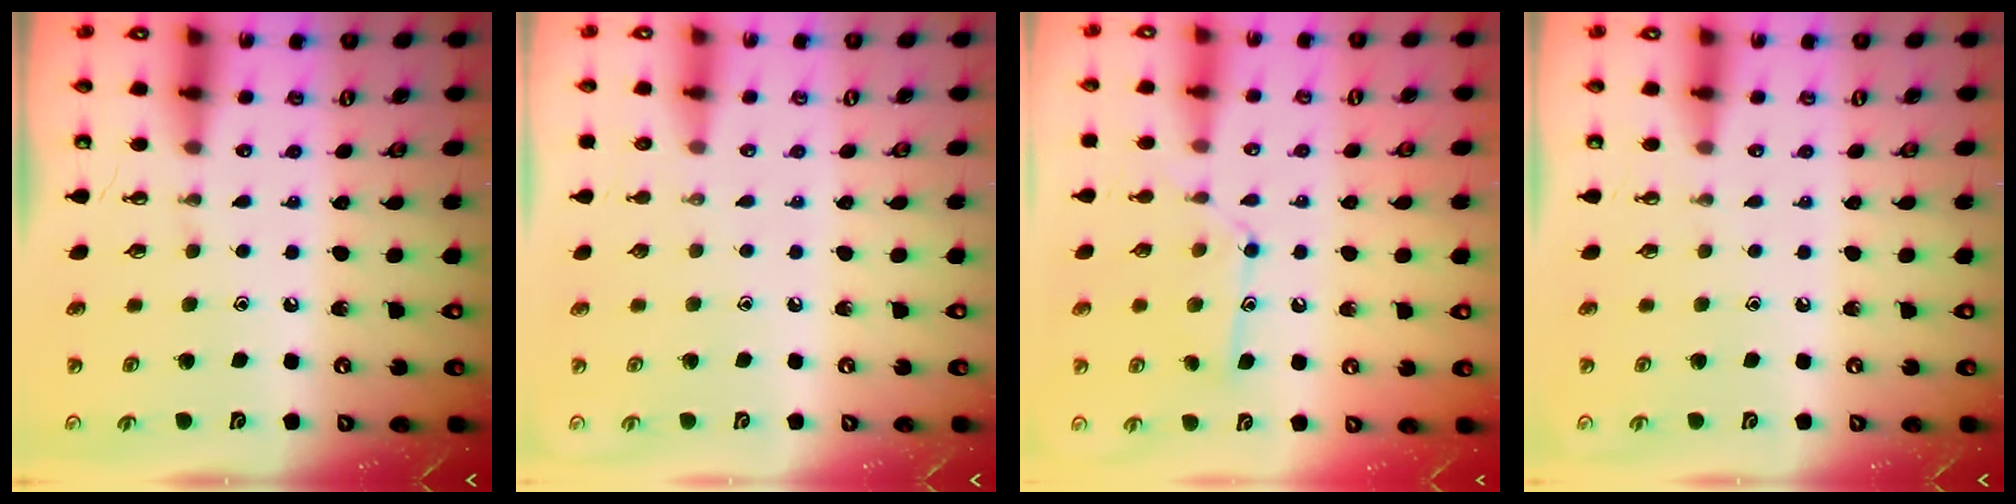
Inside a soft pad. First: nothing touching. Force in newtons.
{"total": 0.0}
{"total": 12.0, "press": 12.0, "slide": 0.7}
{"total": 0.0}